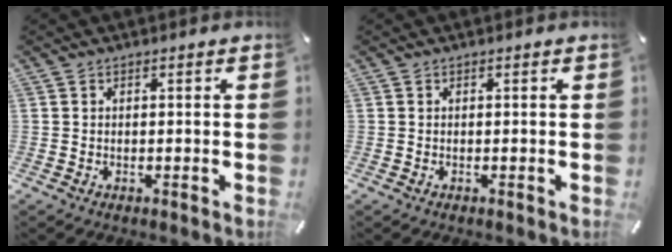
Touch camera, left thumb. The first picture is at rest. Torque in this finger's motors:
{"motor_torque": [0.00, 0.00, 0.00, 0.00, 0.00]}